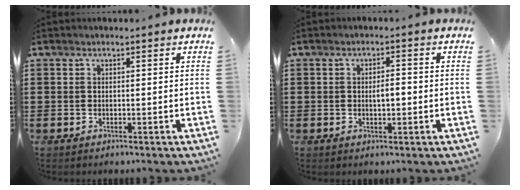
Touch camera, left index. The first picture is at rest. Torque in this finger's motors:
{"motor_torque": [0.07, 0.01, 0.05, 0.06]}